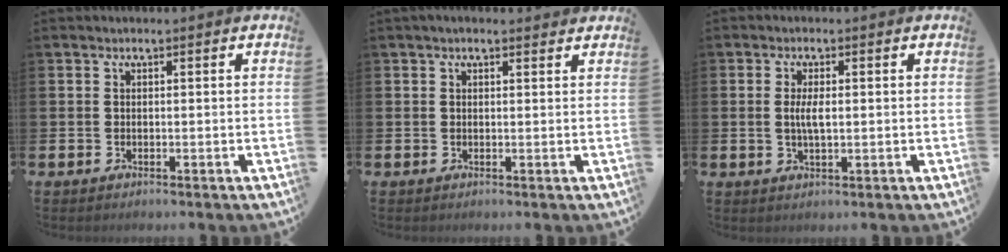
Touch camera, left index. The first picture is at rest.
{"total": 1.2, "force": [1.0, 0.3, 0.5], "torque": [-0.006, 0.003, 0.017]}
{"total": 2.9, "force": [0.3, 1.0, 2.7], "torque": [-0.050, 0.003, 0.002]}